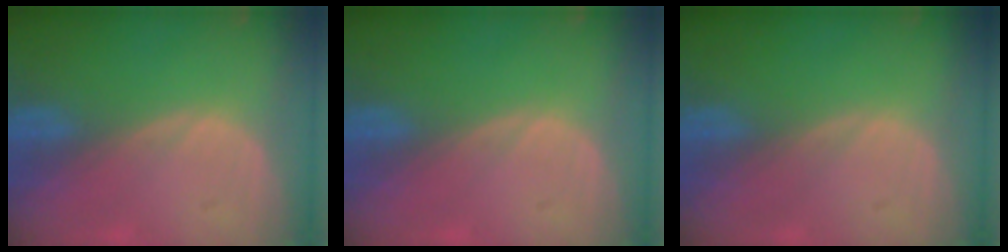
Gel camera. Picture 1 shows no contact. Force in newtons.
{"total": 0.0}
{"total": 0.0}